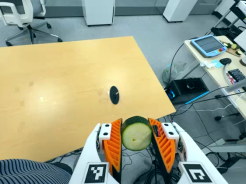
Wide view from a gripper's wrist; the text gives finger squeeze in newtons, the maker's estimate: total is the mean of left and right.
{"total": 9.9, "left": 9.1, "right": 10.6}